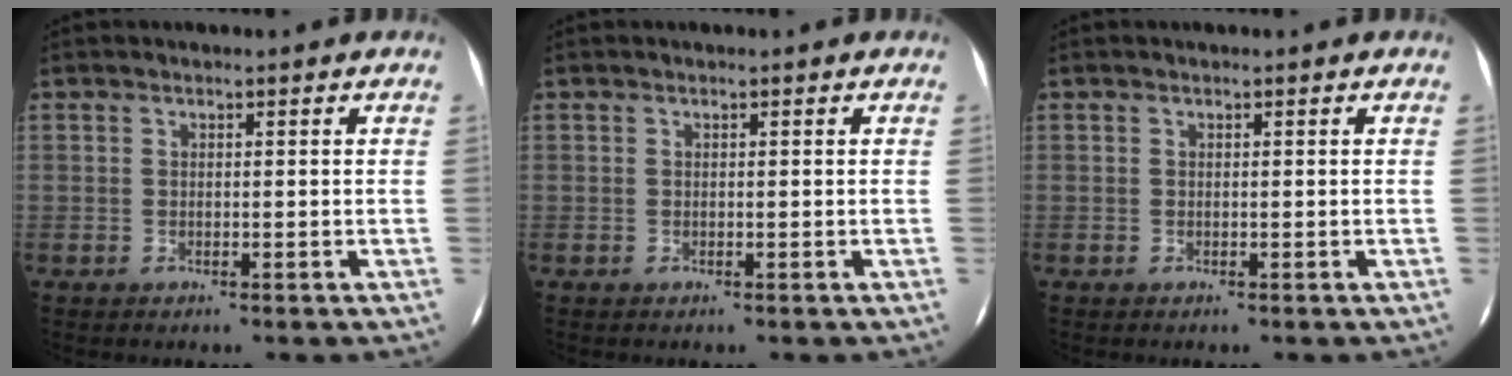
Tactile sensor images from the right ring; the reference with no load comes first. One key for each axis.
{"total": 0.0}
{"total": 0.0}